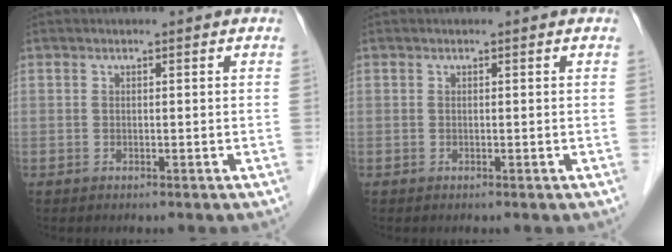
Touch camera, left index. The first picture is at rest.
{"total": 0.0}